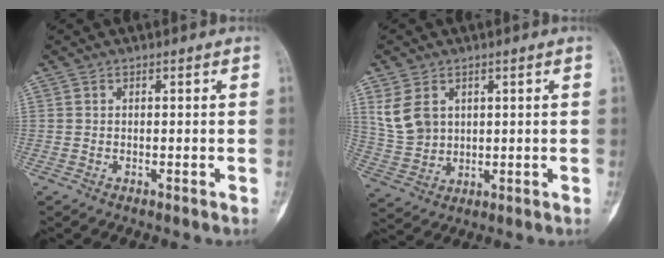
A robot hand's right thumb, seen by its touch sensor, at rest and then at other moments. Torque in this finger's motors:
{"motor_torque": [-0.06, 0.12, 0.13, -0.07, 0.03]}